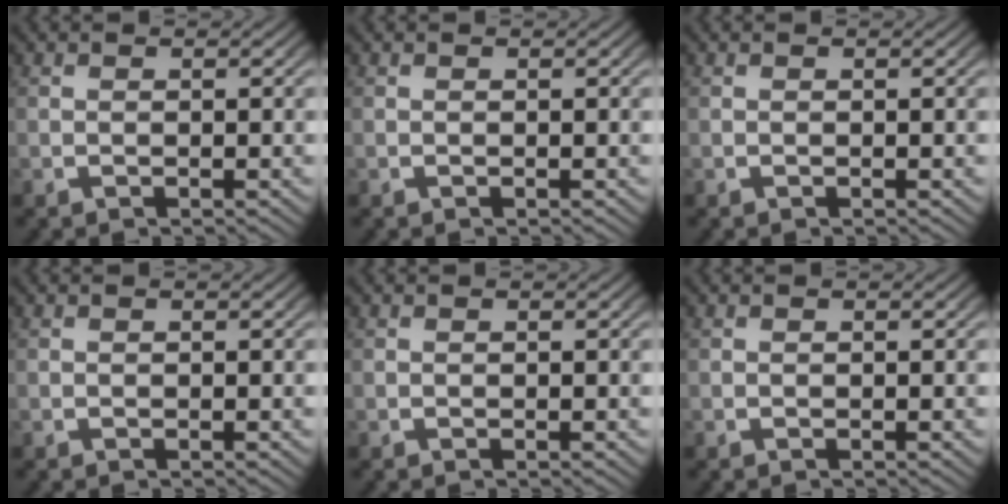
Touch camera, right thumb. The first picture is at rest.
{"total": 0.0}
{"total": 0.0}
{"total": 0.0}
{"total": 0.0}
{"total": 0.0}